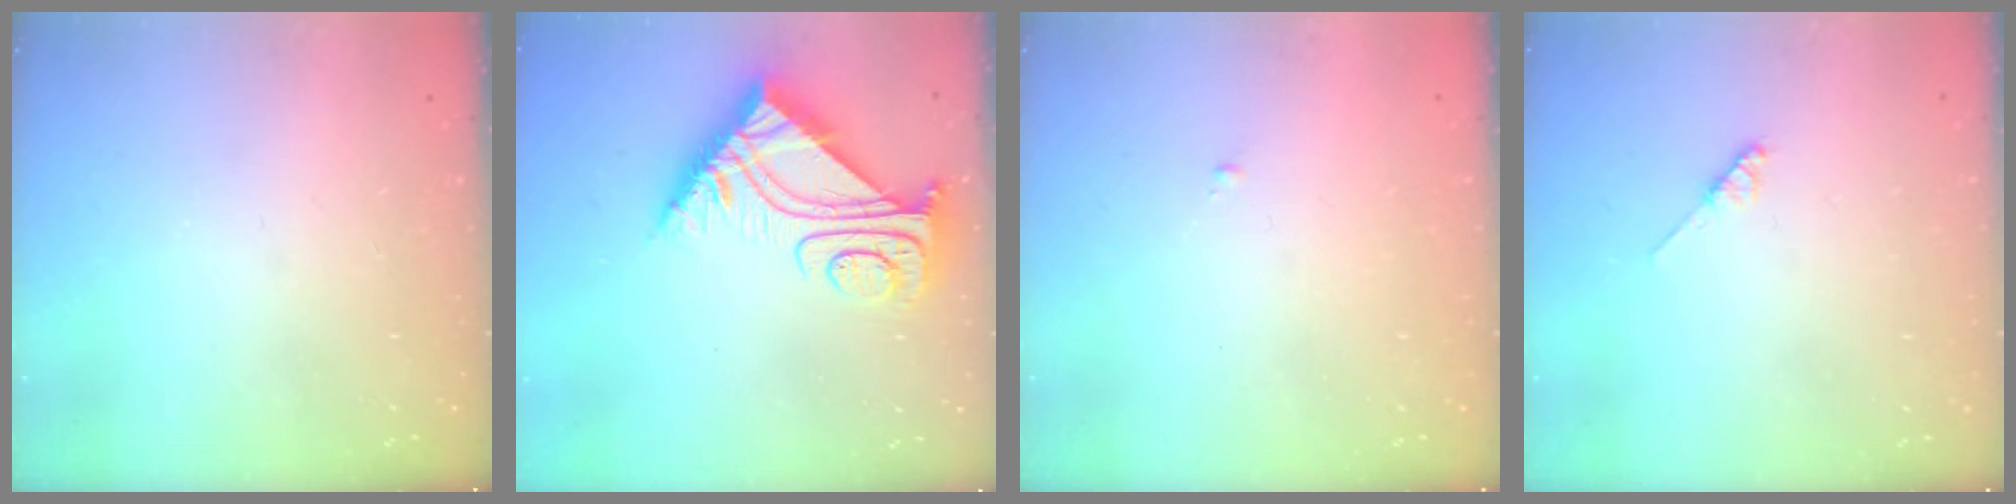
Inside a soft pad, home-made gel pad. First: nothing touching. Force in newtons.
{"total": 10.2, "press": 10.1, "slide": 0.8}
{"total": 0.6, "press": 0.6, "slide": 0.2}
{"total": 3.5, "press": 3.5, "slide": 0.4}